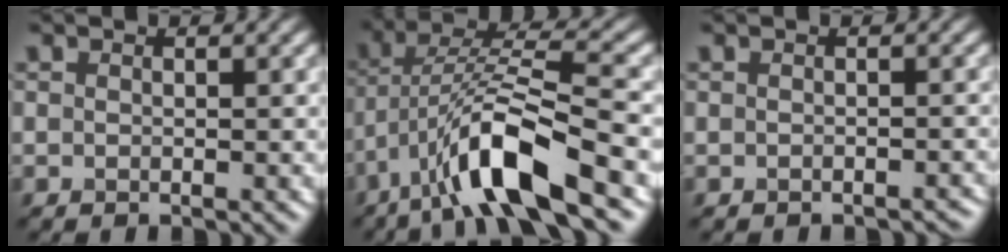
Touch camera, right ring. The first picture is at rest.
{"total": 9.1, "force": [-4.7, 2.1, 7.5], "torque": [-0.137, 0.013, -0.088]}
{"total": 0.7, "force": [-0.7, 0.1, 0.1], "torque": [-0.003, -0.001, -0.008]}